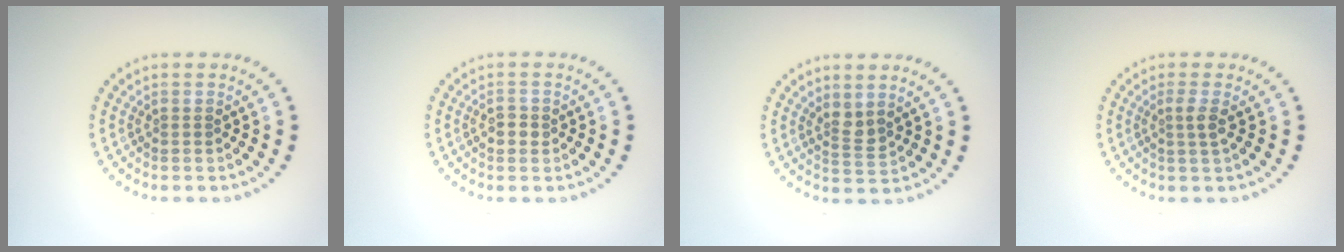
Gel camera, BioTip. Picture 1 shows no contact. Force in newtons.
{"total": 1.3, "press": 1.3, "slide": 0.2}
{"total": 1.7, "press": 1.4, "slide": 1.1}
{"total": 1.5, "press": 1.1, "slide": 1.0}